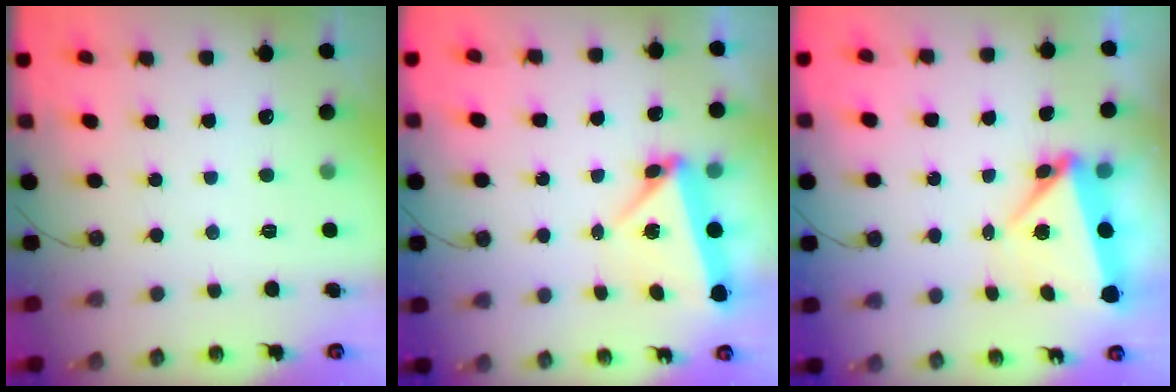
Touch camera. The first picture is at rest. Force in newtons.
{"total": 5.8, "press": 5.7, "slide": 0.6}
{"total": 6.1, "press": 6.1, "slide": 0.3}